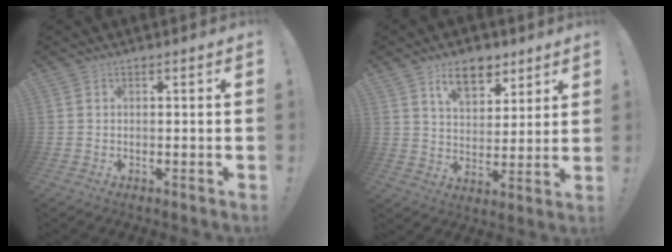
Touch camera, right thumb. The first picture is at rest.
{"total": 11.3, "force": [7.0, 6.7, 5.9], "torque": [-0.084, -0.031, 0.129]}